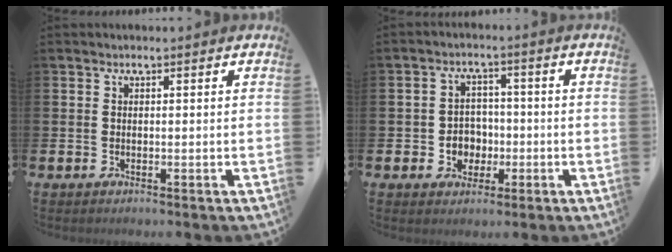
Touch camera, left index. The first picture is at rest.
{"total": 3.8, "force": [-0.8, 3.6, 1.0], "torque": [-0.019, 0.000, -0.024]}